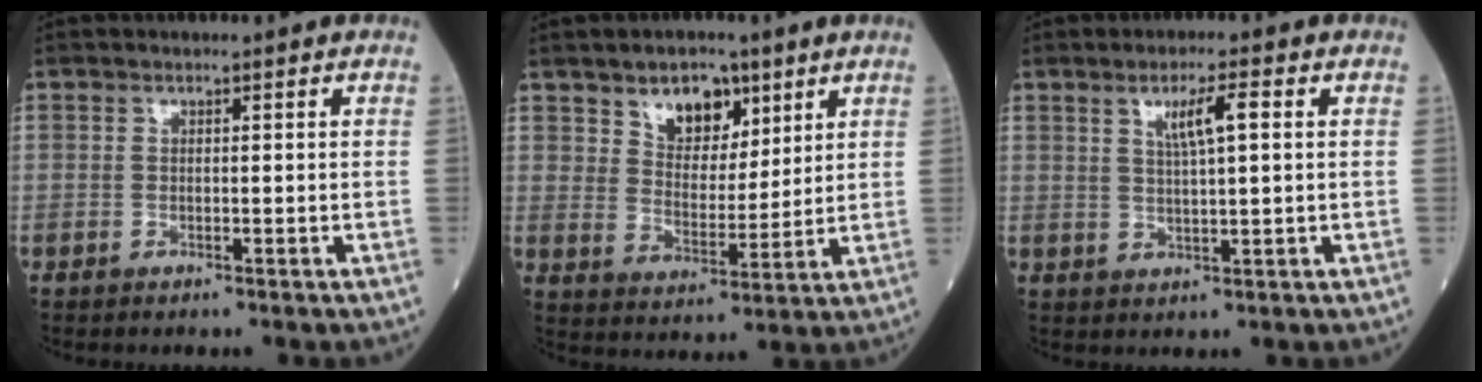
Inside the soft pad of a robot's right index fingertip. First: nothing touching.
{"total": 7.8, "force": [4.8, 4.5, 4.2], "torque": [-0.066, 0.002, 0.085]}
{"total": 4.8, "force": [1.6, 0.3, 4.5], "torque": [-0.080, 0.003, 0.030]}